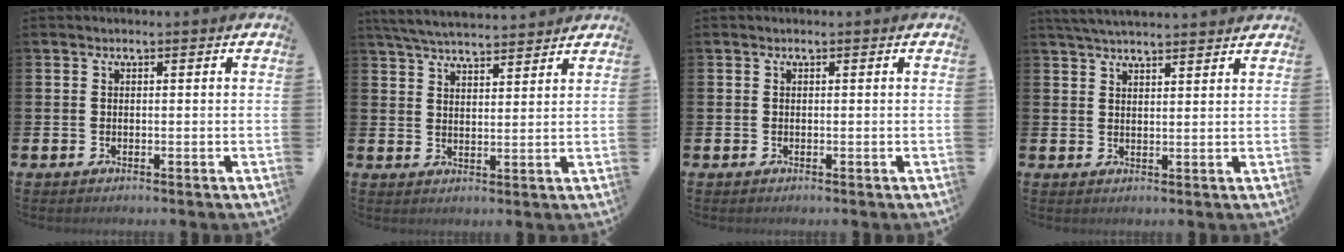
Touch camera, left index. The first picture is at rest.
{"total": 5.2, "force": [5.1, 0.5, 0.9], "torque": [-0.035, -0.024, 0.092]}
{"total": 0.0}
{"total": 3.9, "force": [3.8, 0.3, 0.8], "torque": [-0.019, -0.014, 0.069]}